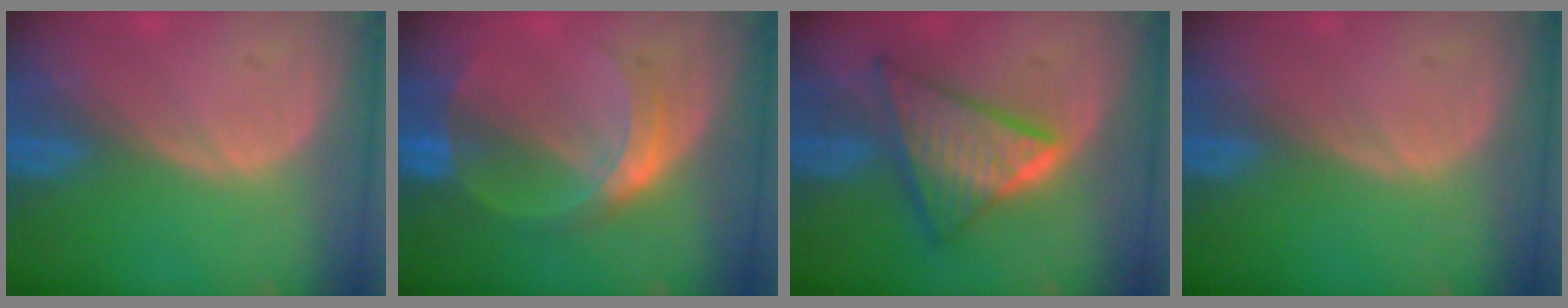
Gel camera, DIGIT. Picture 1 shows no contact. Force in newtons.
{"total": 5.9, "press": 5.9, "slide": 0.1}
{"total": 9.0, "press": 9.0, "slide": 0.6}
{"total": 0.0}